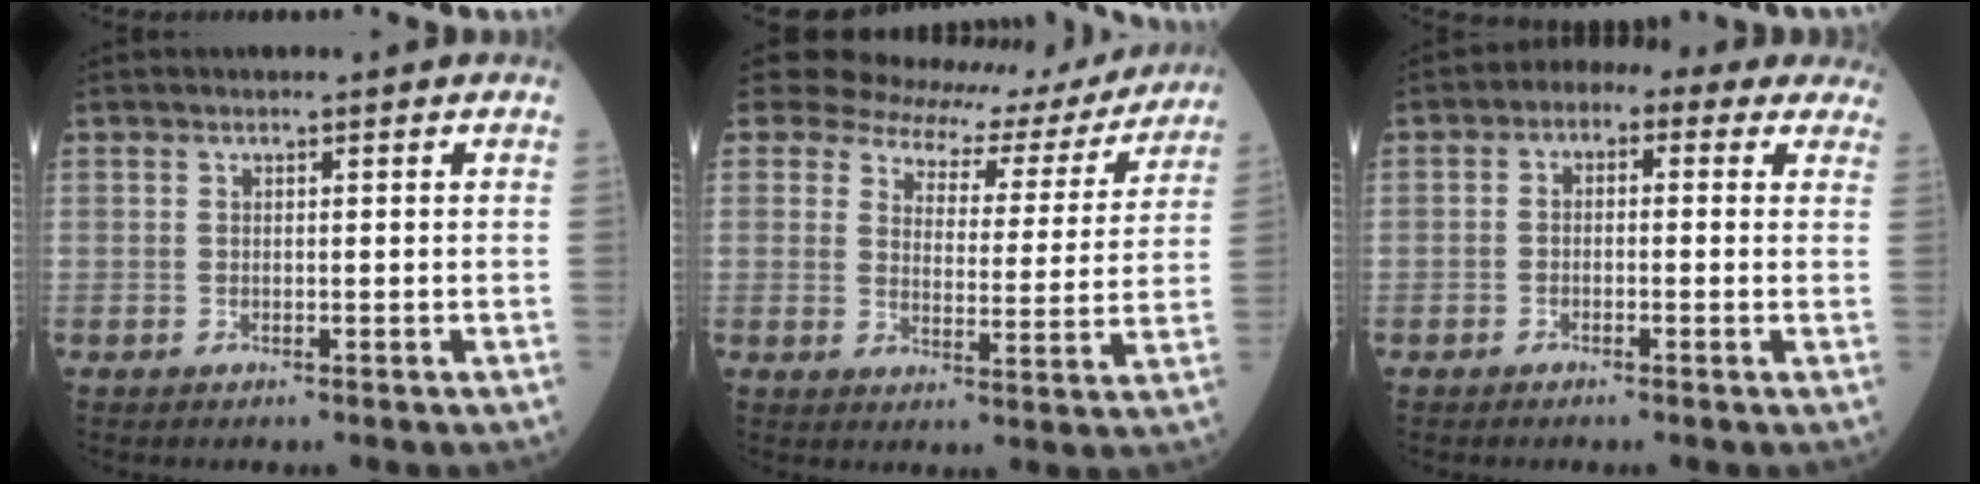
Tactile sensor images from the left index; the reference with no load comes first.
{"total": 14.4, "force": [12.8, 5.9, 3.2], "torque": [-0.032, -0.008, 0.141]}
{"total": 7.1, "force": [3.9, 4.3, 4.1], "torque": [-0.045, 0.042, 0.027]}